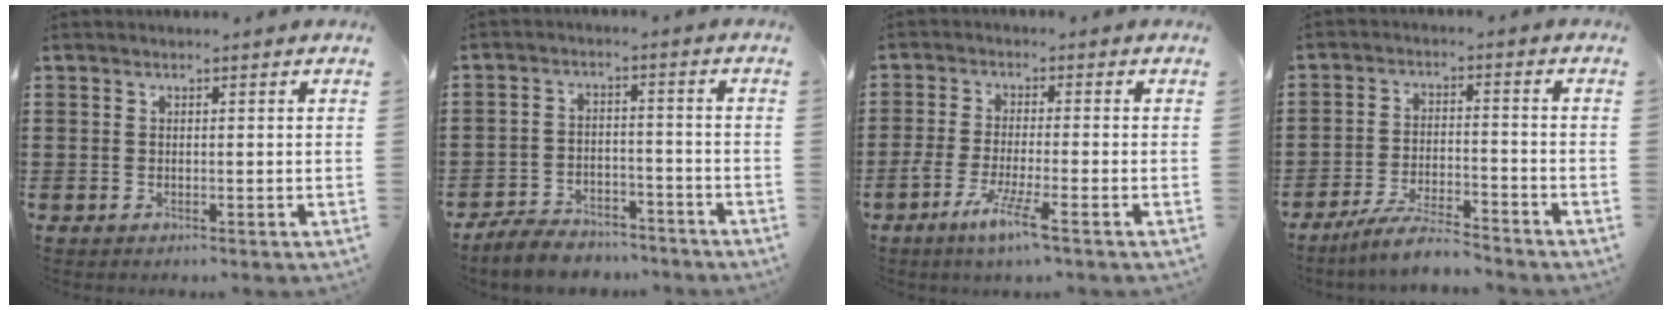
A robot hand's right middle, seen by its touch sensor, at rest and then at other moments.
{"total": 5.6, "force": [-5.4, 1.0, 1.0], "torque": [-0.028, 0.008, -0.108]}
{"total": 5.9, "force": [-3.6, 0.0, 4.6], "torque": [-0.103, -0.017, -0.071]}
{"total": 6.3, "force": [-5.7, 0.2, 2.5], "torque": [-0.059, -0.008, -0.111]}